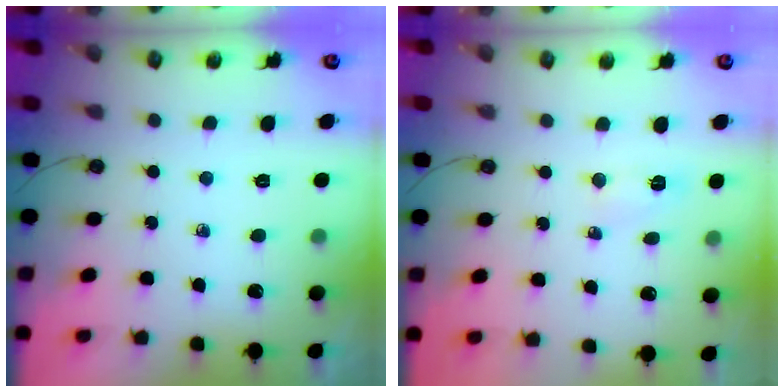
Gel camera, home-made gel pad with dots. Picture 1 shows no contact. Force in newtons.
{"total": 16.2, "press": 4.9, "slide": 15.5}